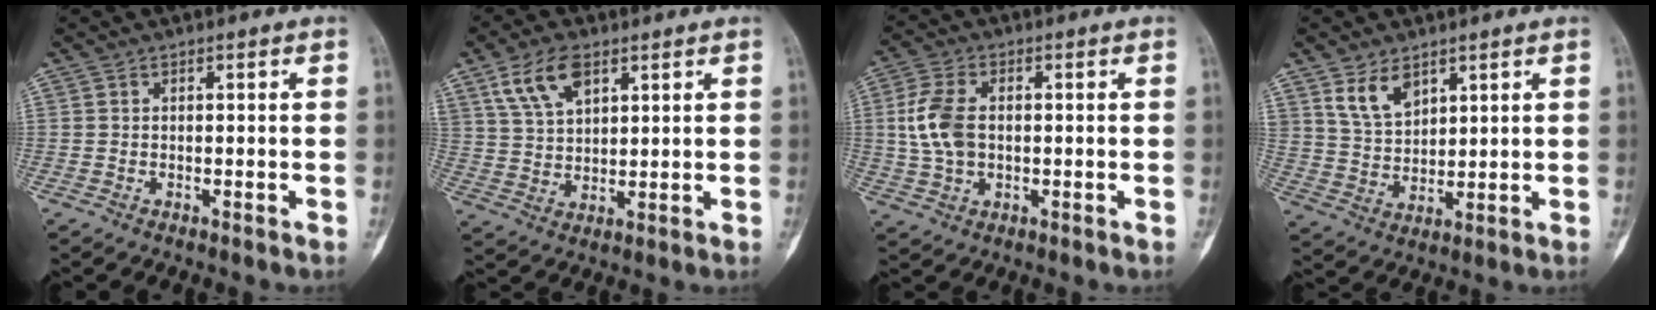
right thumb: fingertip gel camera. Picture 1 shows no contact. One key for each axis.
{"total": 8.9, "fx": 4.9, "fy": 4.6, "fz": 5.8, "tx": -0.101, "ty": -0.015, "tz": 0.100}
{"total": 8.6, "fx": 0.4, "fy": 5.4, "fz": 6.6, "tx": -0.140, "ty": 0.006, "tz": 0.008}
{"total": 7.0, "fx": 4.3, "fy": 4.2, "fz": 3.6, "tx": -0.051, "ty": -0.028, "tz": 0.092}